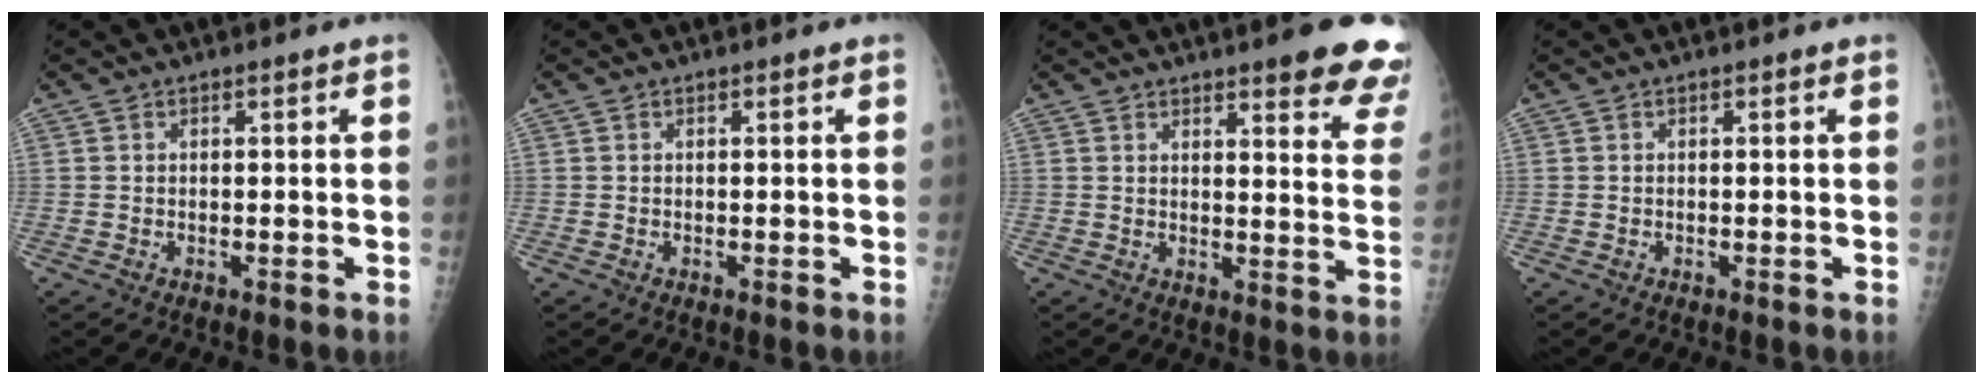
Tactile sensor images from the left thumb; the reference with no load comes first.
{"total": 0.0}
{"total": 13.7, "force": [10.0, 3.1, 8.9], "torque": [-0.071, -0.051, 0.101]}
{"total": 0.0}